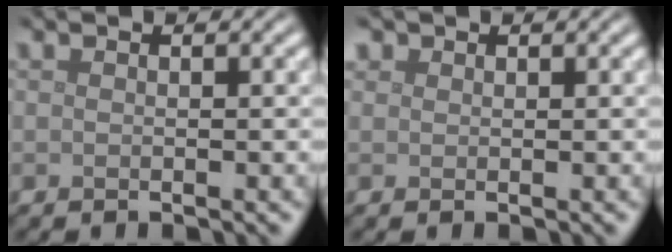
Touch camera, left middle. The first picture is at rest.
{"total": 0.6, "force": [0.4, 0.4, 0.1], "torque": [0.003, 0.000, 0.008]}